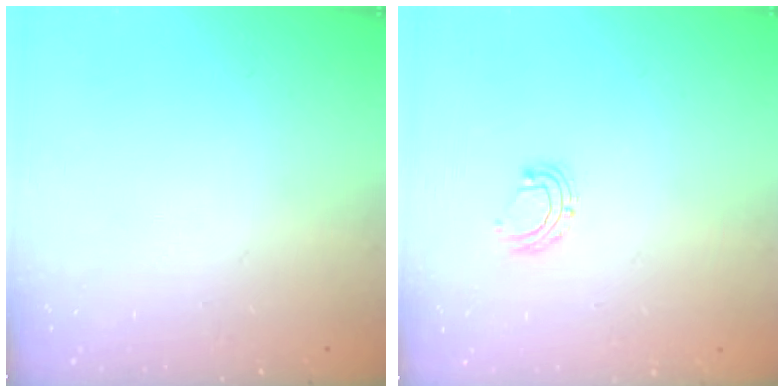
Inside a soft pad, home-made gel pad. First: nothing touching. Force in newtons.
{"total": 5.2, "press": 5.2, "slide": 0.6}